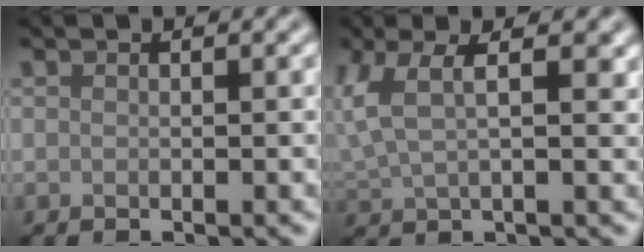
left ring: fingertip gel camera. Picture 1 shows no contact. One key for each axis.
{"total": 4.5, "fx": 1.8, "fy": 1.7, "fz": 3.7, "tx": -0.095, "ty": 0.002, "tz": 0.039}